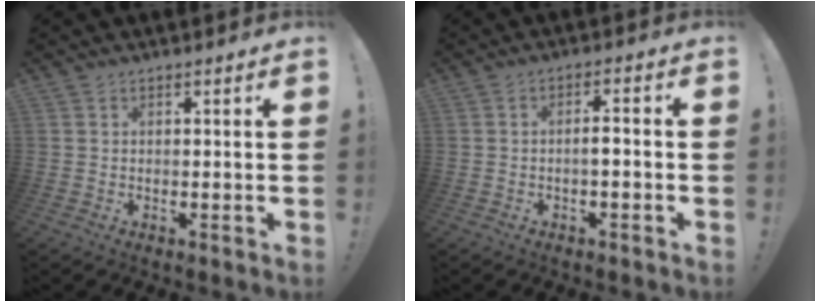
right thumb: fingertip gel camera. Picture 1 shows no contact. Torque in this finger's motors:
{"motor_torque": [0.08, -0.33, 0.04, 0.26, 0.13]}